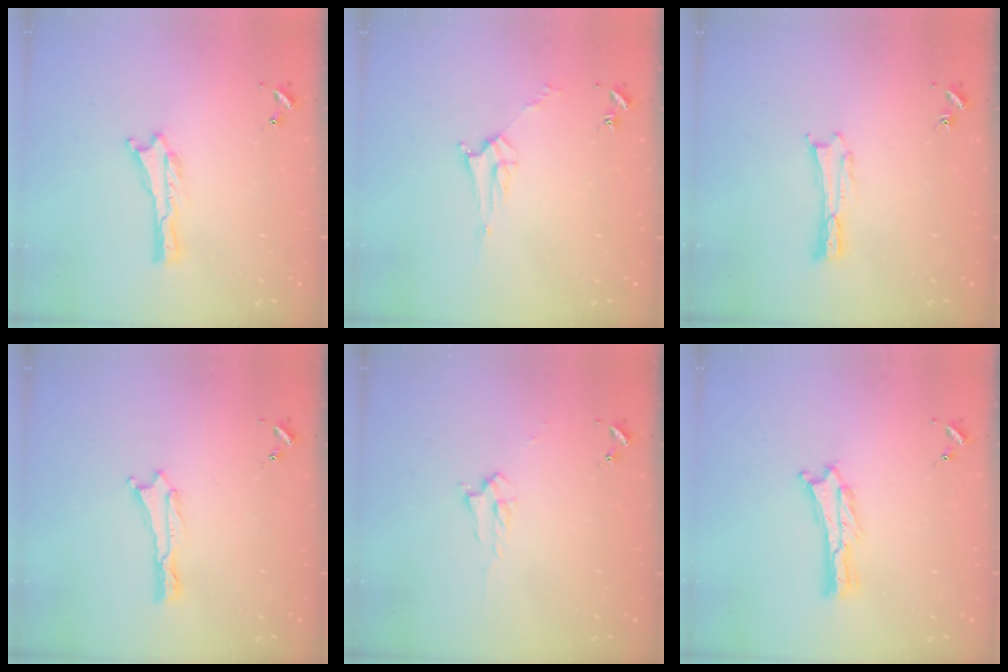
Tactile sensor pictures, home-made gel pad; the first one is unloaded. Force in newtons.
{"total": 3.8, "press": 3.8, "slide": 0.3}
{"total": 0.0}
{"total": 0.0}
{"total": 2.2, "press": 2.2, "slide": 0.4}
{"total": 0.8, "press": 0.7, "slide": 0.2}